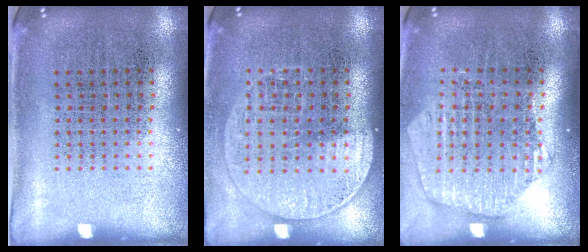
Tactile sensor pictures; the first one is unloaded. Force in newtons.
{"total": 1.5, "press": 1.3, "slide": 0.7}
{"total": 1.7, "press": 1.6, "slide": 0.7}